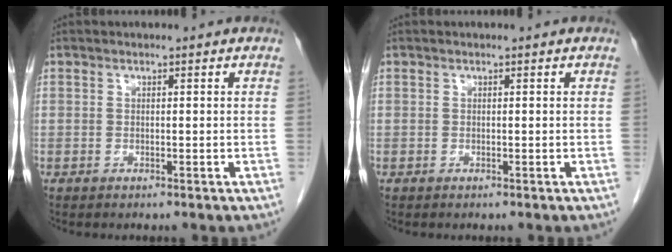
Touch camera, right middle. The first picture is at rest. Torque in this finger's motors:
{"motor_torque": [0.00, 0.00, -0.01, -0.01]}